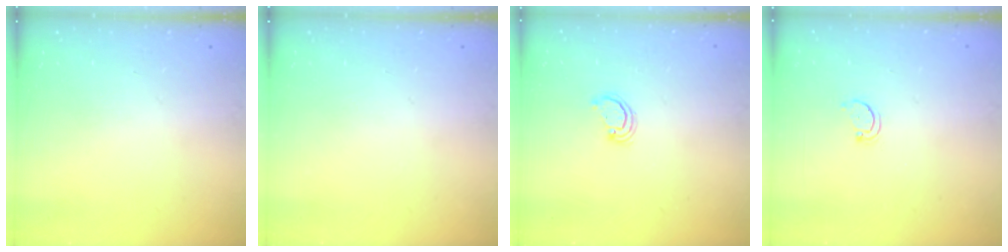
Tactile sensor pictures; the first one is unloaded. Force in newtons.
{"total": 0.0}
{"total": 2.5, "press": 2.5, "slide": 0.2}
{"total": 2.5, "press": 2.4, "slide": 0.5}